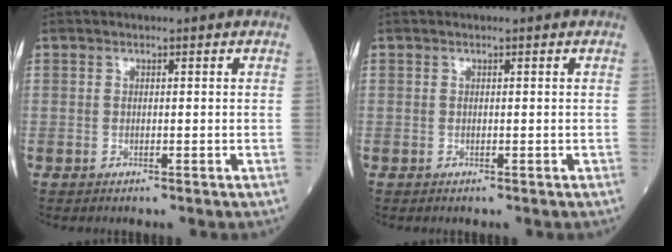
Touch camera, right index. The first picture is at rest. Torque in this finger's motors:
{"motor_torque": [0.00, 0.00, 0.00, 0.00]}